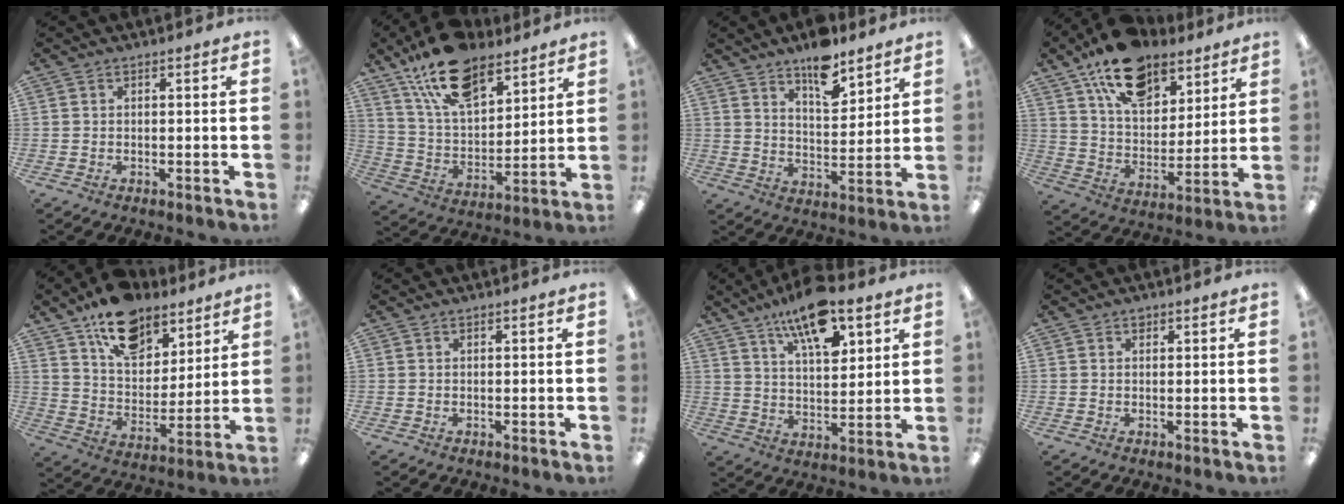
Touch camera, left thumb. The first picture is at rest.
{"total": 18.3, "force": [12.7, 8.8, 9.9], "torque": [-0.184, -0.056, 0.229]}
{"total": 10.7, "force": [8.4, 3.9, 5.3], "torque": [-0.073, -0.055, 0.146]}
{"total": 17.5, "force": [12.2, 9.3, 8.5], "torque": [-0.147, -0.060, 0.222]}
{"total": 15.5, "force": [11.3, 8.5, 6.4], "torque": [-0.102, -0.066, 0.208]}
{"total": 0.0}
{"total": 15.1, "force": [9.9, 5.9, 9.8], "torque": [-0.161, -0.040, 0.167]}
{"total": 1.0, "force": [0.7, 0.6, 0.4], "torque": [-0.002, -0.003, 0.011]}